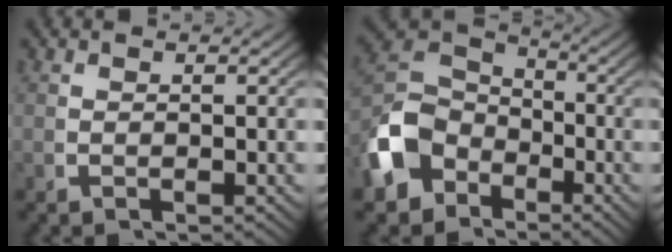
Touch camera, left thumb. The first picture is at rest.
{"total": 8.5, "force": [-2.0, 6.5, 5.1], "torque": [-0.115, -0.020, -0.025]}